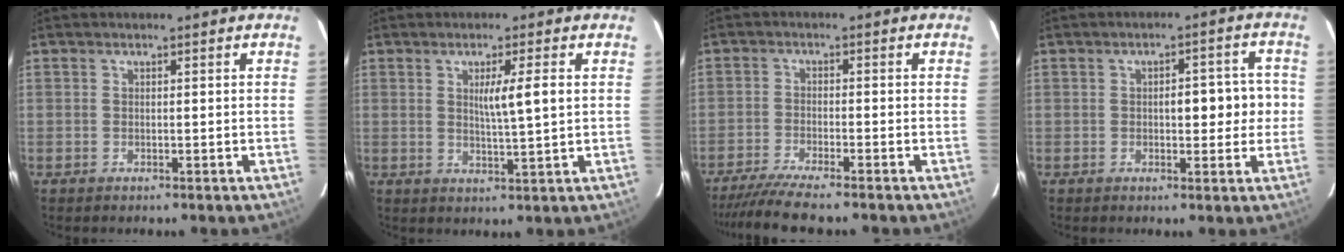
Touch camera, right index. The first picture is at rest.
{"total": 4.9, "force": [1.1, -0.2, 4.8], "torque": [-0.079, -0.007, 0.019]}
{"total": 8.3, "force": [-7.2, -0.2, 4.1], "torque": [-0.063, -0.023, -0.118]}
{"total": 6.2, "force": [0.0, 2.5, 5.7], "torque": [-0.070, 0.023, 0.003]}